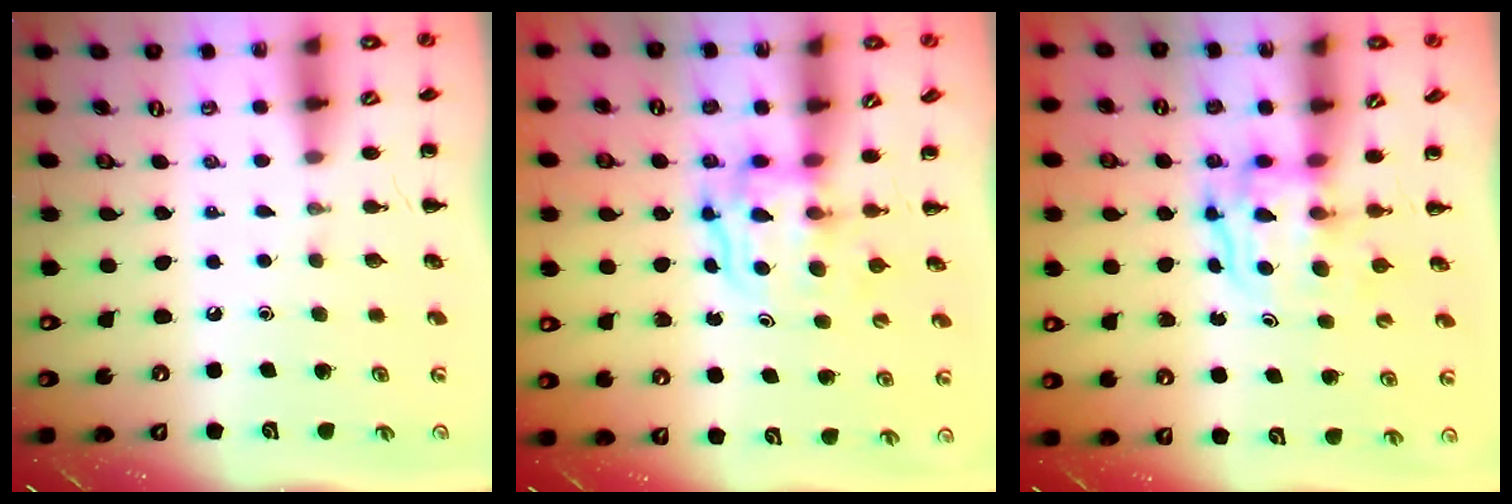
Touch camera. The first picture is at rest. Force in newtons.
{"total": 3.6, "press": 3.5, "slide": 0.3}
{"total": 3.5, "press": 3.4, "slide": 0.3}